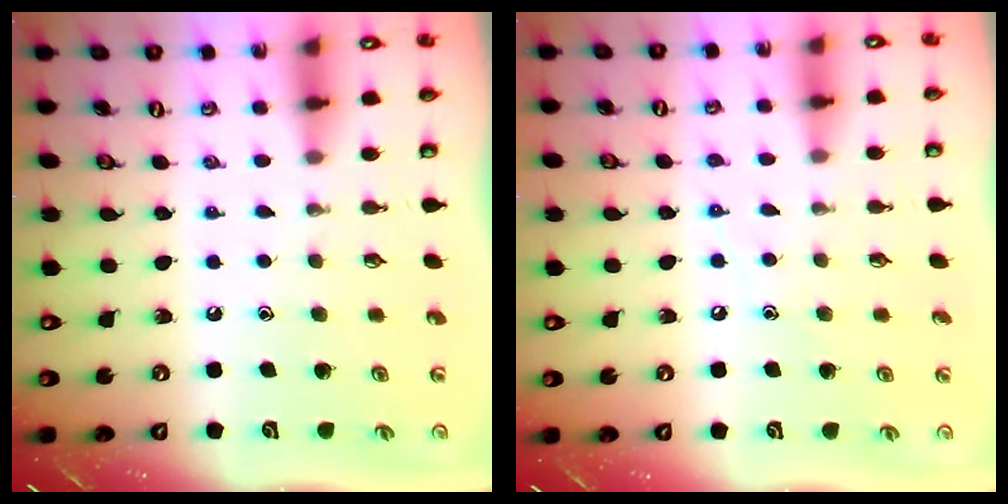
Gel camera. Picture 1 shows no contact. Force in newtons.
{"total": 4.9, "press": 4.9, "slide": 0.2}